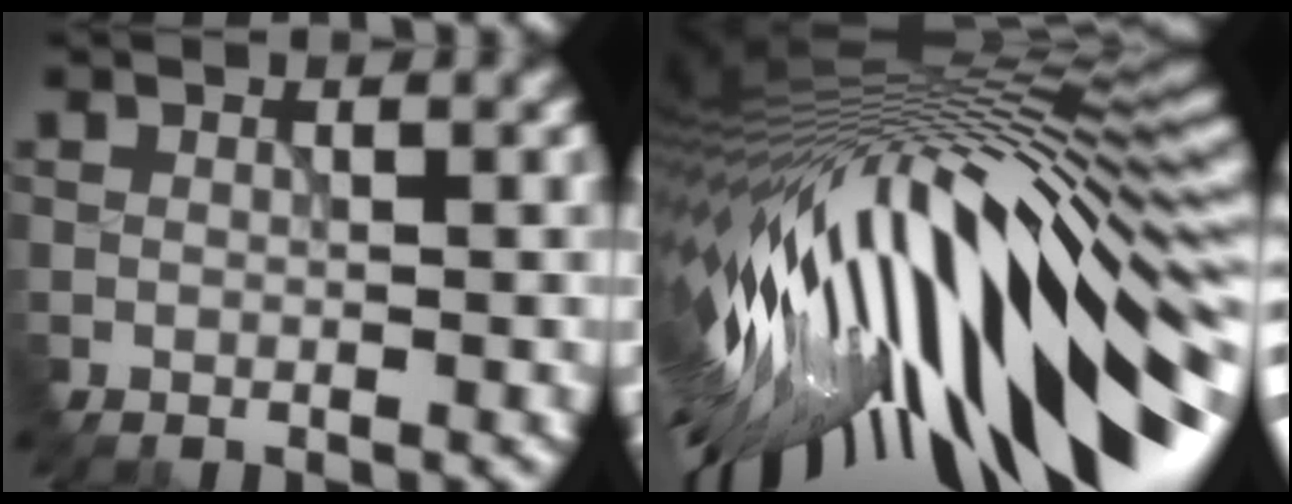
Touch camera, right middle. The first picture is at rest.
{"total": 17.4, "force": [-4.4, 6.9, 15.4], "torque": [-0.261, -0.033, -0.064]}